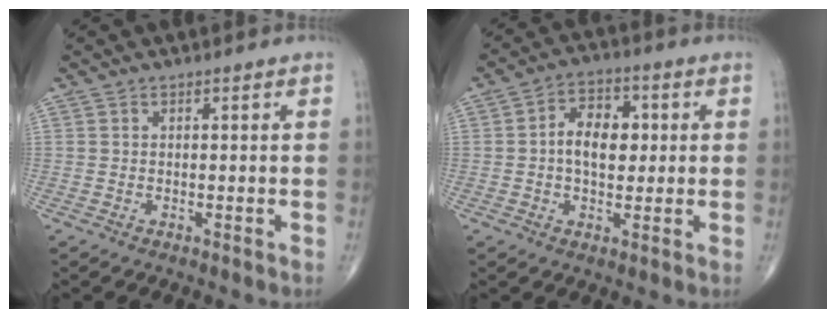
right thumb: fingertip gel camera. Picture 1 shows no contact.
{"total": 8.5, "force": [0.6, 5.5, 6.5], "torque": [-0.088, 0.015, 0.002]}